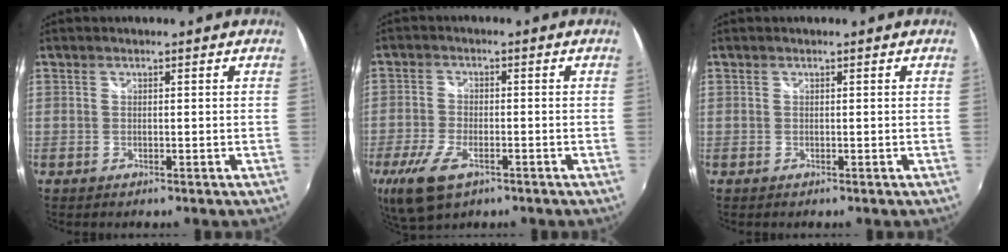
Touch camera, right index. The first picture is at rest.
{"total": 10.9, "force": [-5.9, 5.3, 7.4], "torque": [-0.180, -0.029, -0.106]}
{"total": 0.0}